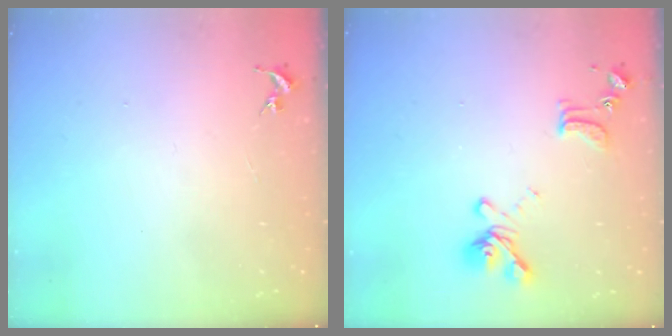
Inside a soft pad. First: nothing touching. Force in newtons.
{"total": 13.5, "press": 13.4, "slide": 1.4}